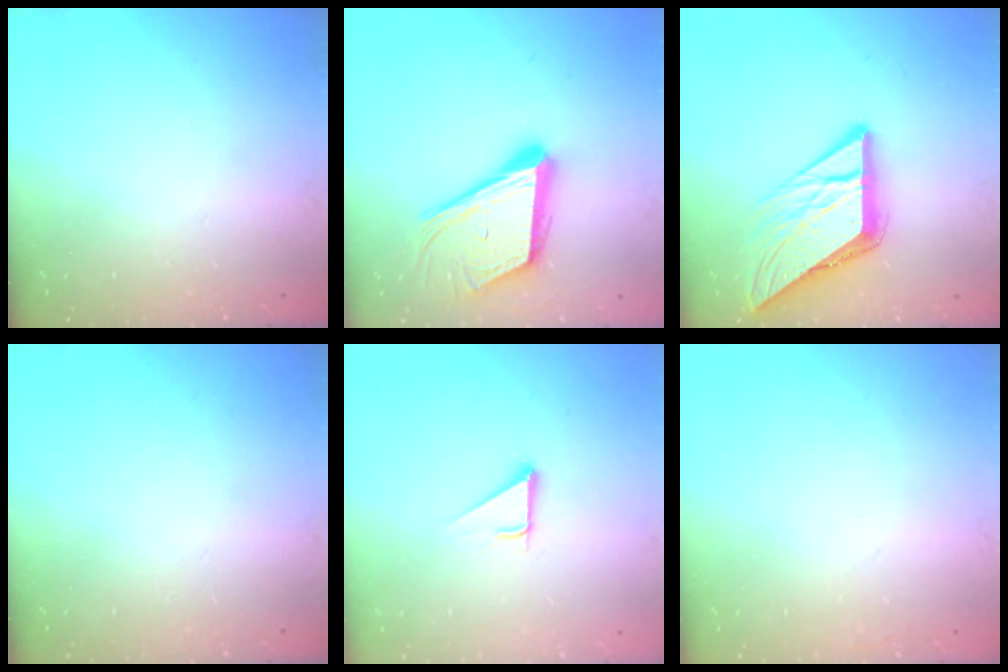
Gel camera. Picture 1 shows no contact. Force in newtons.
{"total": 17.4, "press": 17.0, "slide": 3.7}
{"total": 11.5, "press": 11.4, "slide": 1.1}
{"total": 0.0}
{"total": 2.7, "press": 2.7, "slide": 0.0}
{"total": 1.6, "press": 1.6, "slide": 0.1}